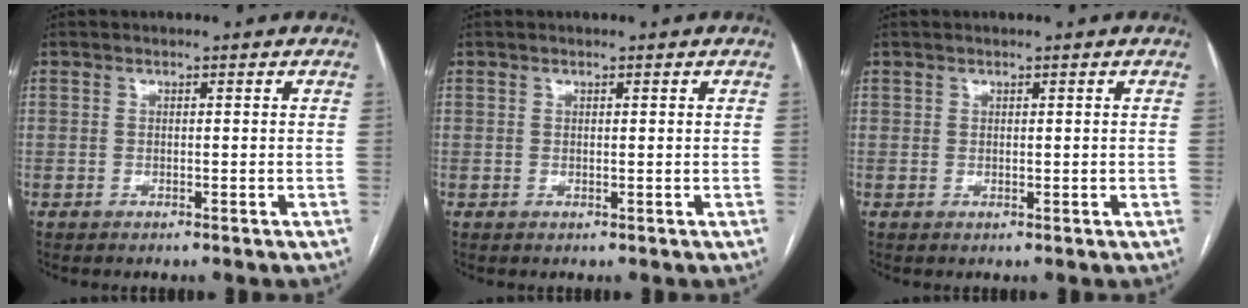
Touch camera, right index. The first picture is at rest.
{"total": 0.0}
{"total": 0.5, "force": [0.3, 0.4, 0.1], "torque": [0.008, 0.001, 0.003]}